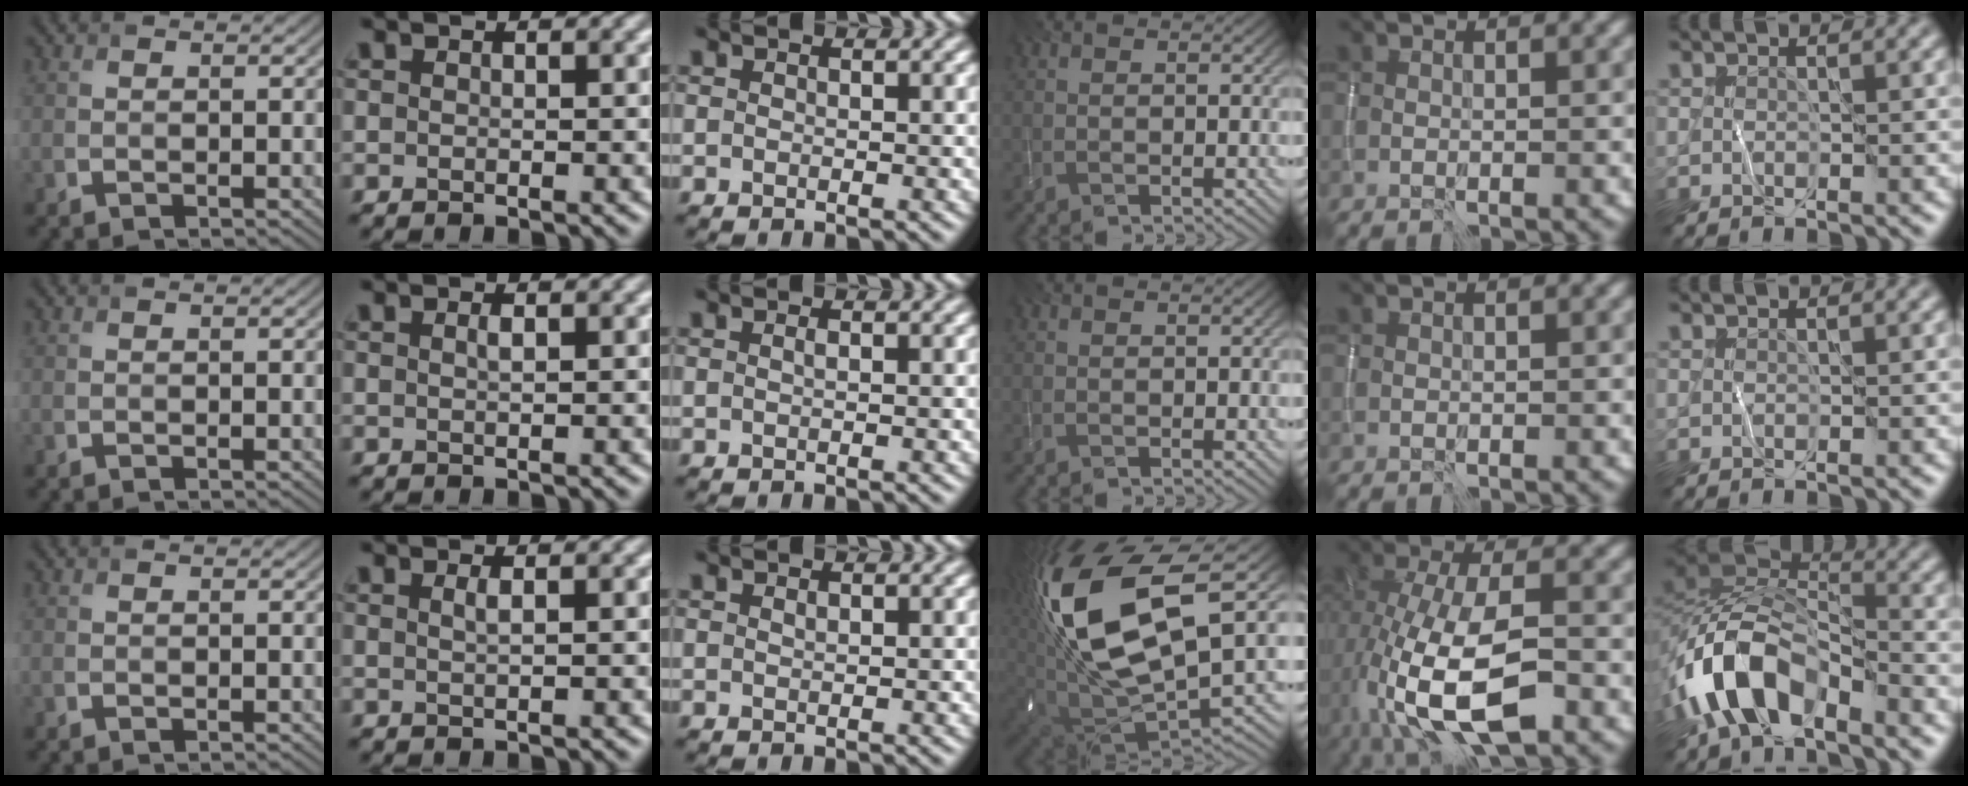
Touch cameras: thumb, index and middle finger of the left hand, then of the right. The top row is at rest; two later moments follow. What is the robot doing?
{"motion": "wipe", "object": "whiteboard"}